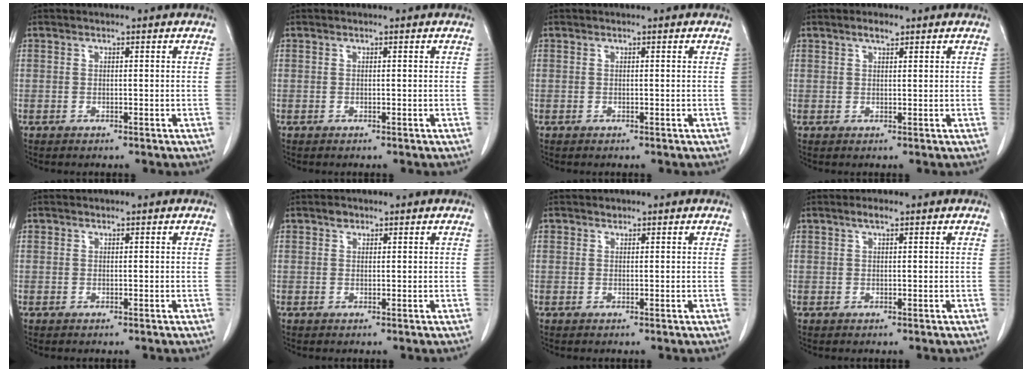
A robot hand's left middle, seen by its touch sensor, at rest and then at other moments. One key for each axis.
{"total": 0.0}
{"total": 0.0}
{"total": 1.7, "fx": 1.3, "fy": 0.5, "fz": 1.1, "tx": -0.021, "ty": 0.002, "tz": 0.022}
{"total": 0.0}
{"total": 1.1, "fx": 0.8, "fy": 0.7, "fz": 0.3, "tx": -0.005, "ty": -0.001, "tz": 0.013}
{"total": 0.7, "fx": 0.5, "fy": 0.4, "fz": 0.1, "tx": -0.001, "ty": -0.002, "tz": 0.007}
{"total": 1.4, "fx": 0.9, "fy": 0.2, "fz": 1.0, "tx": -0.022, "ty": 0.004, "tz": 0.017}